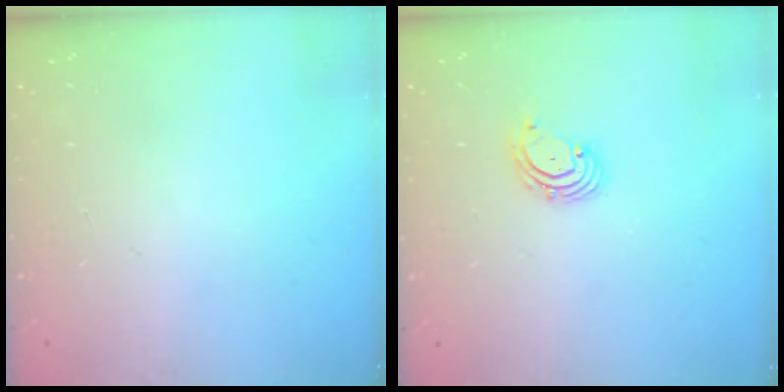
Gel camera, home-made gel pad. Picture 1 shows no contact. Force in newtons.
{"total": 2.6, "press": 2.5, "slide": 0.6}